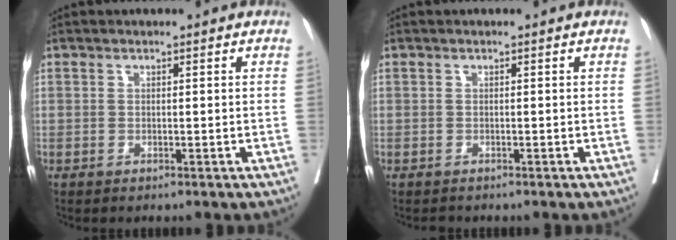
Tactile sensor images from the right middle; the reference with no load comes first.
{"total": 0.9, "force": [-0.8, 0.3, 0.1], "torque": [-0.007, -0.003, -0.015]}